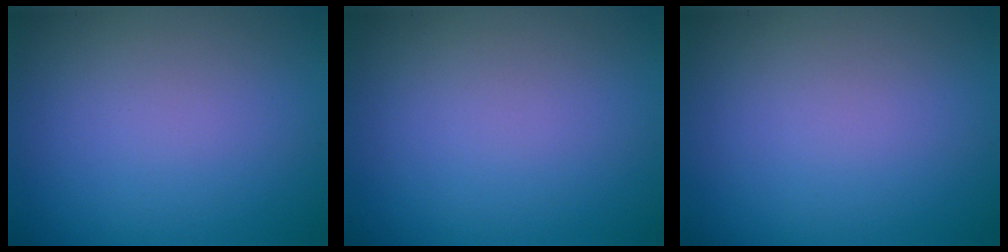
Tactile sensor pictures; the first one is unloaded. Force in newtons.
{"total": 0.0}
{"total": 0.0}